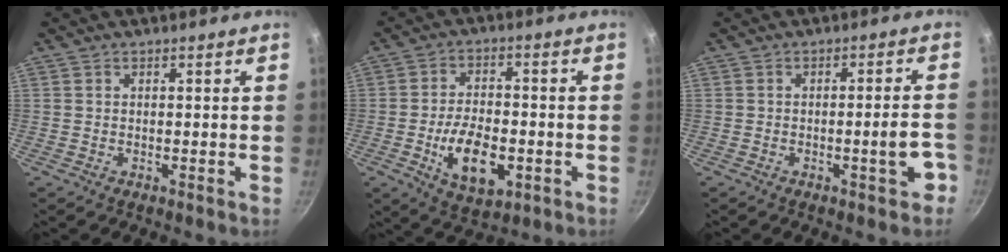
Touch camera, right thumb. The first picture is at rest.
{"total": 12.0, "force": [-3.4, 6.5, 9.6], "torque": [-0.146, 0.010, -0.051]}
{"total": 5.7, "force": [-2.6, 1.3, 4.8], "torque": [-0.052, 0.025, -0.031]}